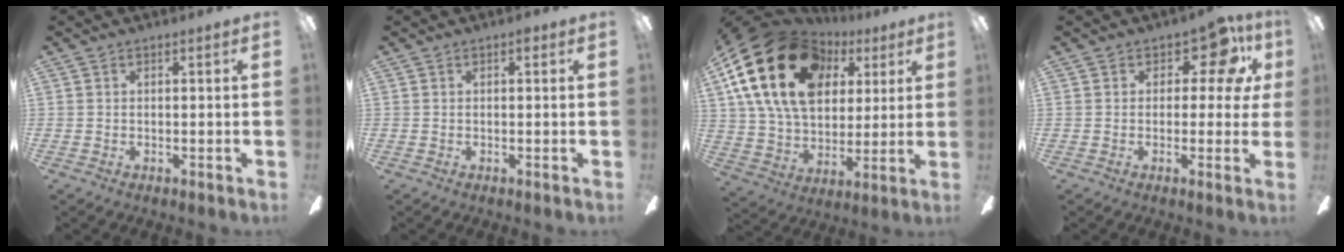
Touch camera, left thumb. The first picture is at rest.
{"total": 0.8, "force": [0.4, 0.5, 0.6], "torque": [-0.004, 0.001, 0.004]}
{"total": 25.0, "force": [10.0, 16.9, 15.5], "torque": [-0.307, -0.029, 0.172]}
{"total": 8.8, "force": [4.4, 4.9, 5.9], "torque": [-0.078, -0.020, 0.073]}